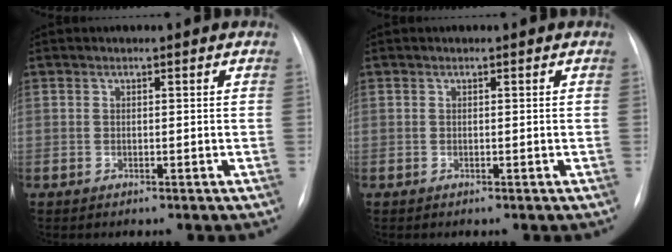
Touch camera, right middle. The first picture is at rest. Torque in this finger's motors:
{"motor_torque": [-0.22, -0.05, 0.00, 0.01]}